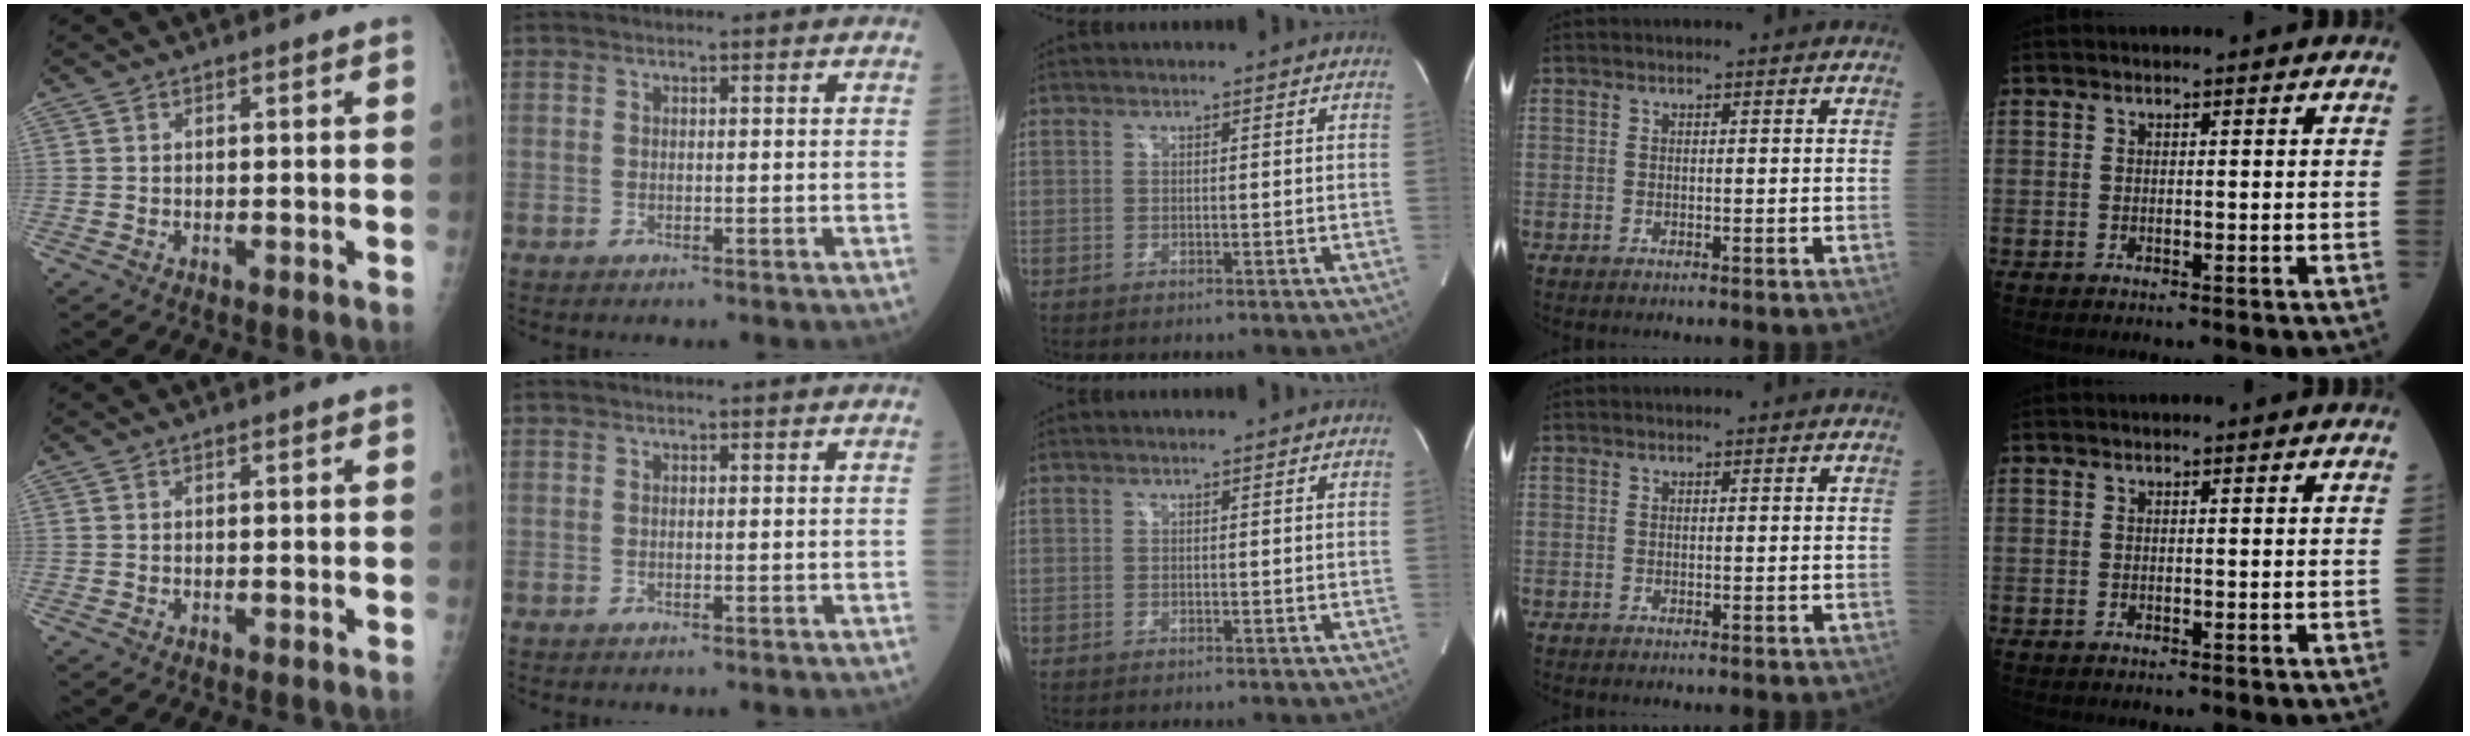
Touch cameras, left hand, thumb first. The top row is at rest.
{}